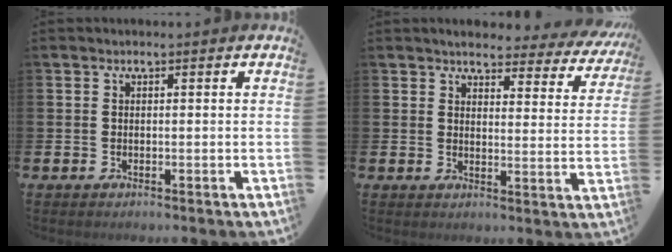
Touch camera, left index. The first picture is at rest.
{"total": 3.8, "force": [3.7, 0.9, 0.5], "torque": [-0.016, -0.030, 0.059]}